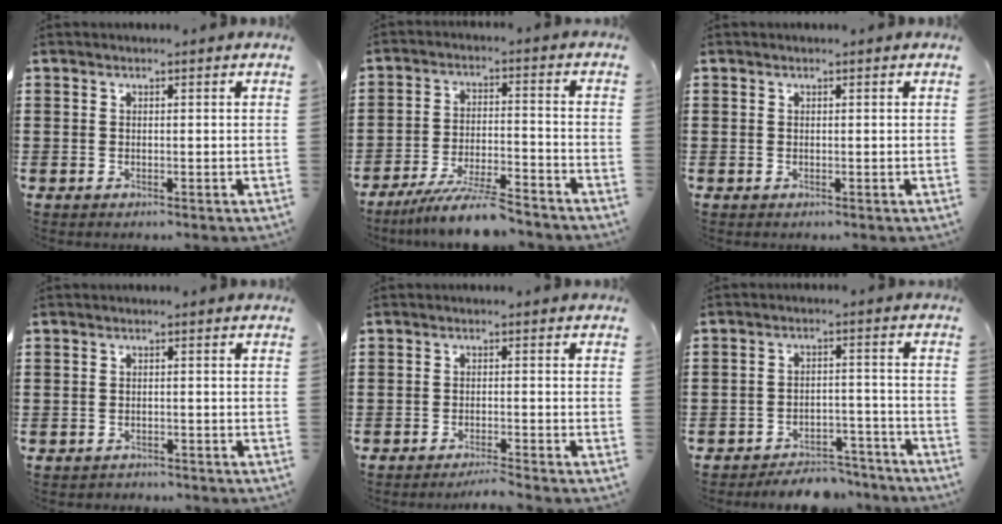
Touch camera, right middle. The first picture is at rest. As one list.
[{"total": 8.4, "force": [-7.5, 0.0, 3.7], "torque": [-0.076, -0.004, -0.141]}, {"total": 0.0}, {"total": 1.1, "force": [-1.0, 0.1, 0.0], "torque": [-0.004, -0.001, -0.023]}, {"total": 2.2, "force": [-2.0, -0.3, 0.7], "torque": [-0.012, 0.000, -0.040]}, {"total": 5.2, "force": [-5.1, 0.8, 0.6], "torque": [-0.009, 0.014, -0.102]}]